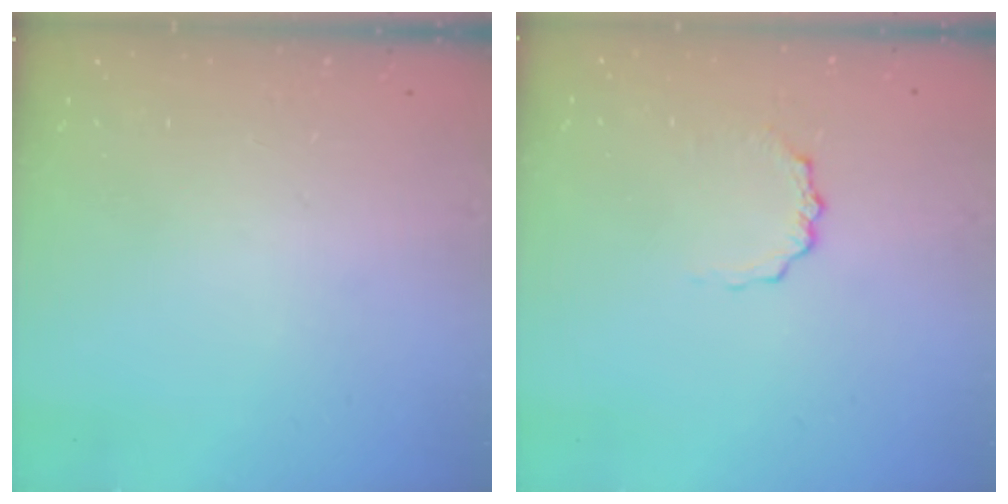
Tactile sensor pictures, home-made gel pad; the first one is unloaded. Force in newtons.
{"total": 2.3, "press": 2.2, "slide": 0.3}